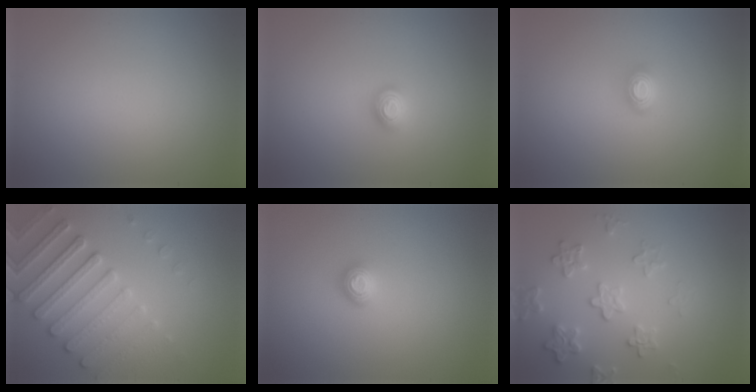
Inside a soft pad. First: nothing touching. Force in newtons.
{"total": 1.5, "press": 1.3, "slide": 0.8}
{"total": 1.6, "press": 1.3, "slide": 1.1}
{"total": 4.7, "press": 4.6, "slide": 1.0}
{"total": 1.1, "press": 1.1, "slide": 0.1}
{"total": 3.2, "press": 3.2, "slide": 0.5}